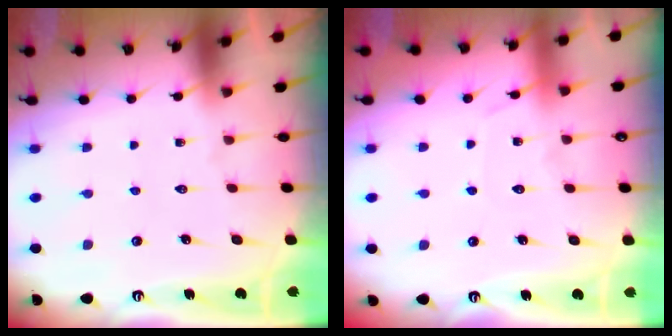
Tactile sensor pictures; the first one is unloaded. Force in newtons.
{"total": 6.4, "press": 6.4, "slide": 0.8}